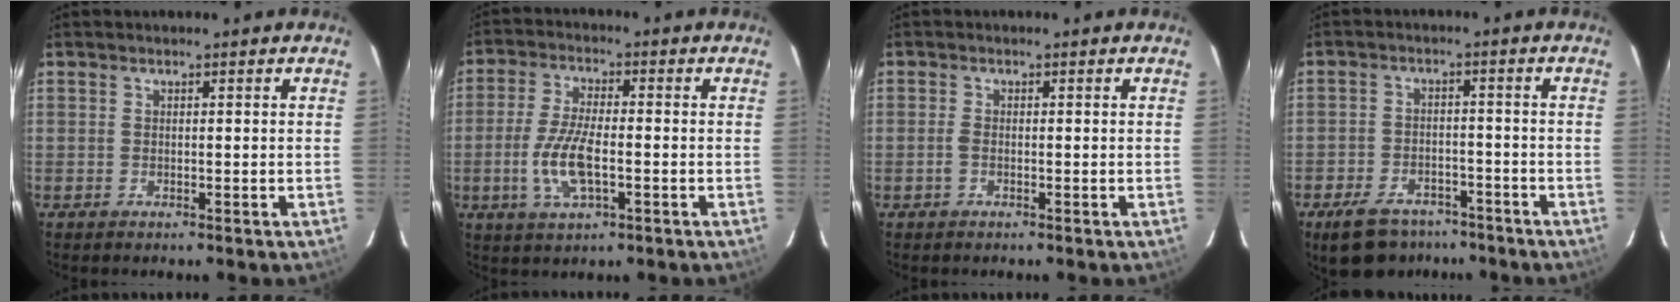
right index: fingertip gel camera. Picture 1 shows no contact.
{"total": 9.3, "force": [-2.4, 3.3, 8.3], "torque": [-0.175, -0.004, -0.046]}
{"total": 1.3, "force": [-0.5, 0.6, 1.1], "torque": [-0.025, 0.000, -0.011]}
{"total": 11.5, "force": [-8.5, 6.2, 4.8], "torque": [-0.124, 0.006, -0.123]}